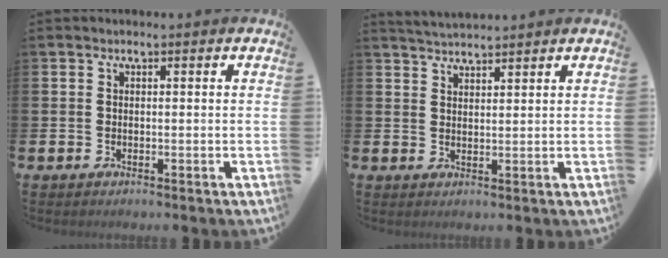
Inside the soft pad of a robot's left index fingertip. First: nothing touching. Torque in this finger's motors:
{"motor_torque": [0.06, 0.00, 0.01, 0.03]}